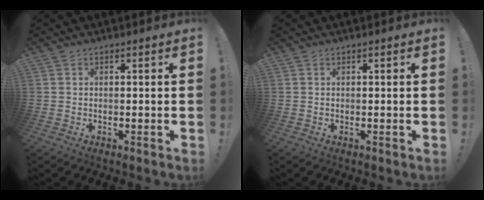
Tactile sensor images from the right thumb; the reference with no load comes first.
{"total": 0.0}